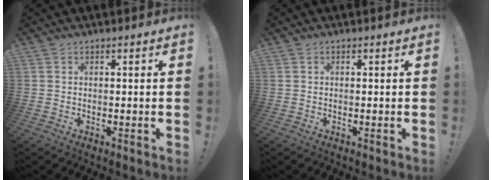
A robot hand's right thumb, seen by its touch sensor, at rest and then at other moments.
{"total": 0.0}